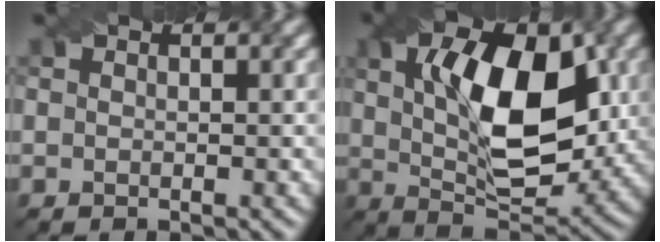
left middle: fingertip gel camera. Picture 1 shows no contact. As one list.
[{"total": 10.6, "force": [2.2, 5.1, 9.0], "torque": [-0.146, 0.004, 0.036]}]